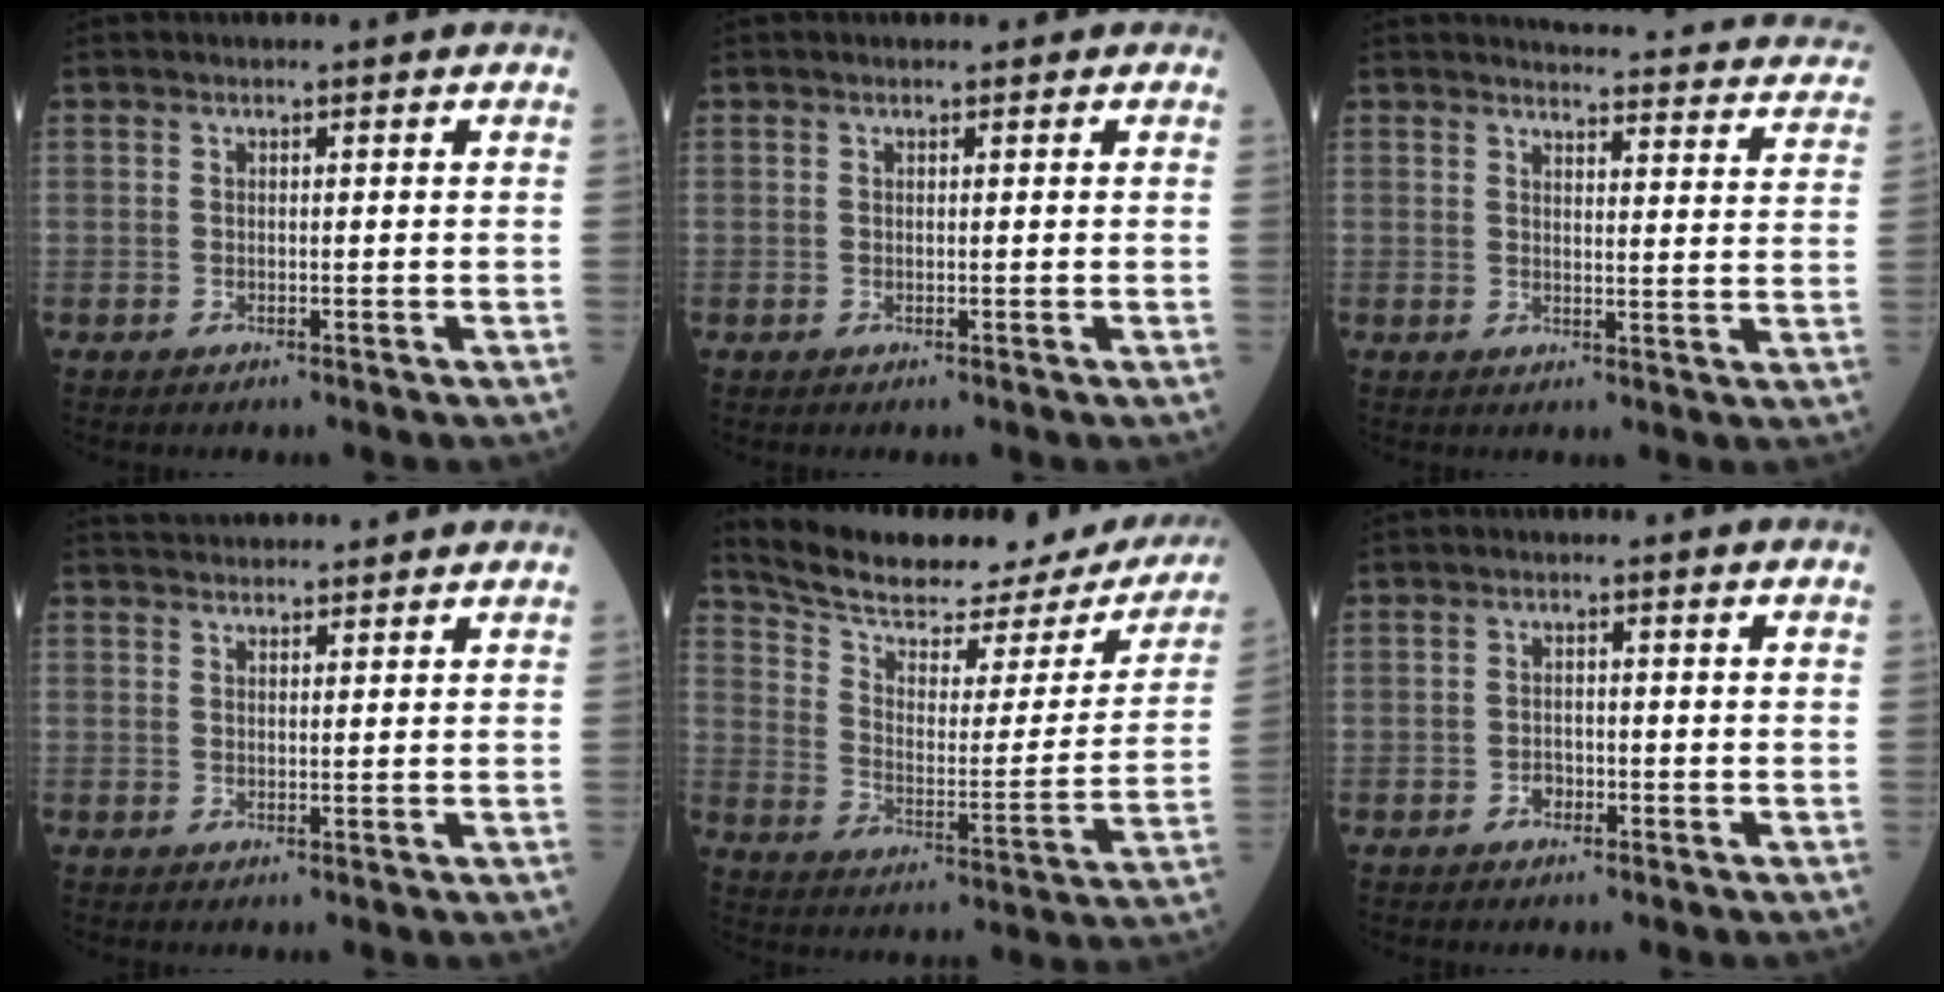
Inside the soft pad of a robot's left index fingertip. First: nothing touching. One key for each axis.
{"total": 0.5, "fx": 0.4, "fy": 0.3, "fz": 0.1, "tx": -0.008, "ty": -0.002, "tz": 0.003}
{"total": 19.9, "fx": 19.2, "fy": 2.3, "fz": 4.5, "tx": -0.038, "ty": -0.073, "tz": 0.197}
{"total": 6.7, "fx": 6.5, "fy": 0.7, "fz": 1.5, "tx": -0.024, "ty": 0.034, "tz": 0.093}
{"total": 25.6, "fx": 23.0, "fy": 5.6, "fz": 9.7, "tx": -0.155, "ty": -0.046, "tz": 0.307}
{"total": 1.4, "fx": -0.8, "fy": 0.9, "fz": 0.6, "tx": -0.009, "ty": 0.003, "tz": -0.014}